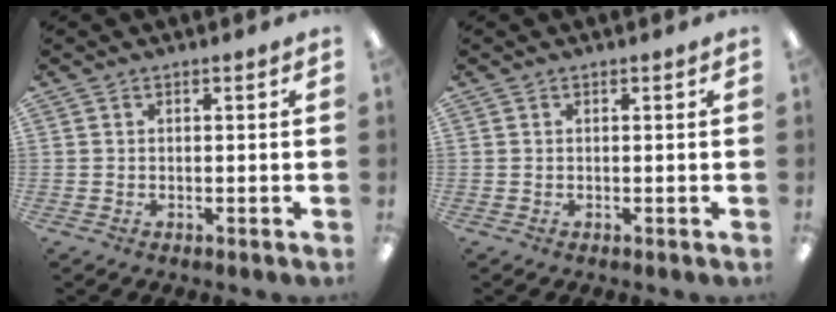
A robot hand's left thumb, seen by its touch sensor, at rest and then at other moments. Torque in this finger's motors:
{"motor_torque": [-0.08, -0.01, 0.00, 0.00, 0.00]}